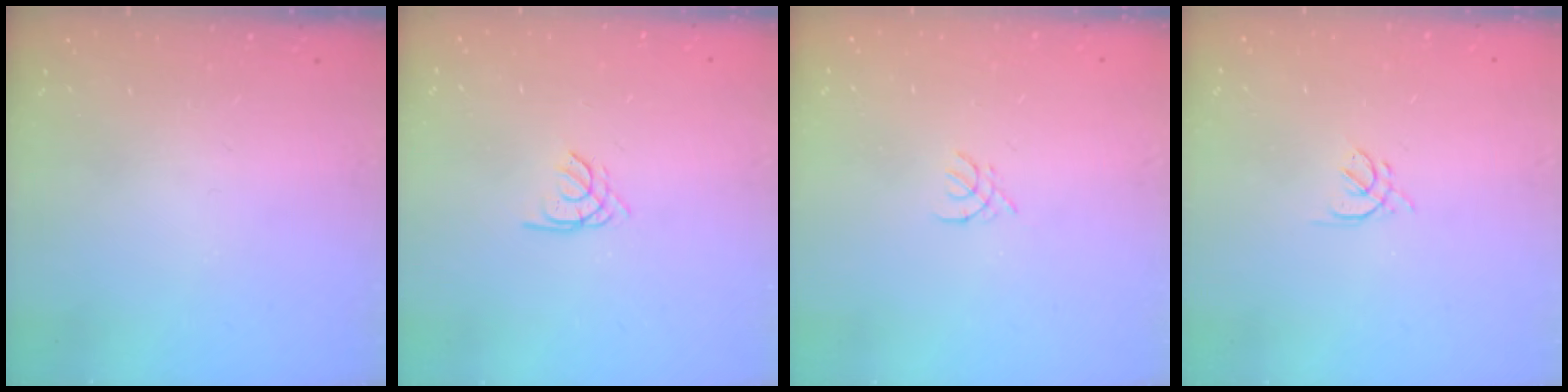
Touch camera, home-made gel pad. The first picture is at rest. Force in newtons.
{"total": 1.2, "press": 1.1, "slide": 0.3}
{"total": 1.8, "press": 1.8, "slide": 0.4}
{"total": 2.5, "press": 2.4, "slide": 0.6}